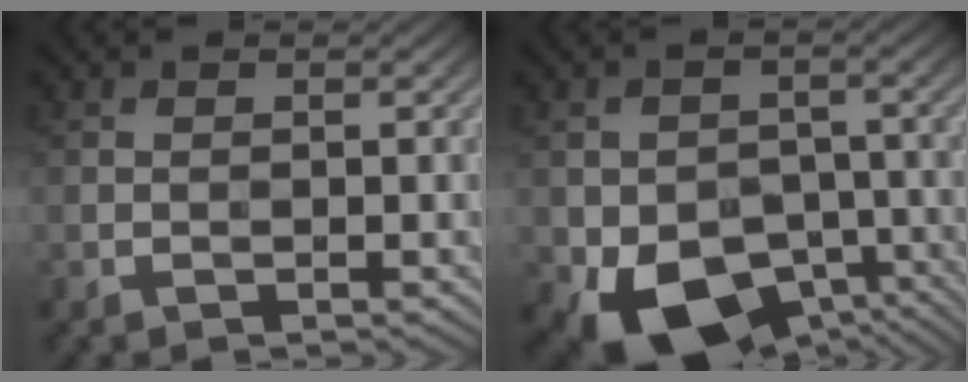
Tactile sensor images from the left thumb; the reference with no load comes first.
{"total": 12.0, "force": [-5.8, 8.2, 6.5], "torque": [-0.108, -0.031, -0.086]}